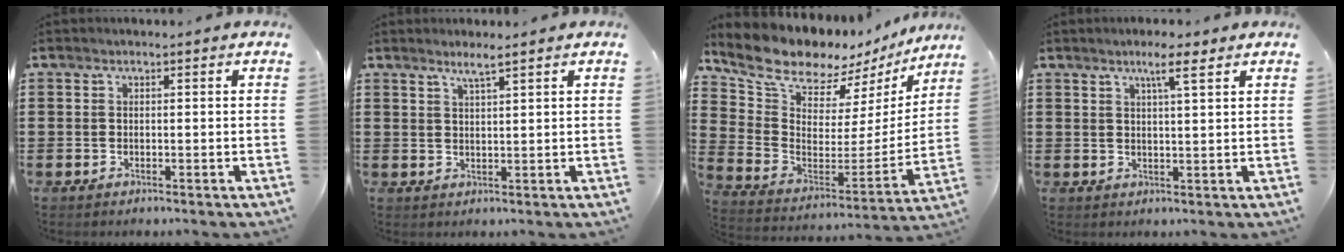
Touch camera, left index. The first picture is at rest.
{"total": 2.5, "force": [2.0, -0.1, 1.6], "torque": [-0.033, 0.000, 0.035]}
{"total": 10.6, "force": [9.6, 3.4, 3.0], "torque": [-0.106, -0.069, 0.170]}
{"total": 4.4, "force": [3.0, 0.3, 3.2], "torque": [-0.062, 0.000, 0.048]}